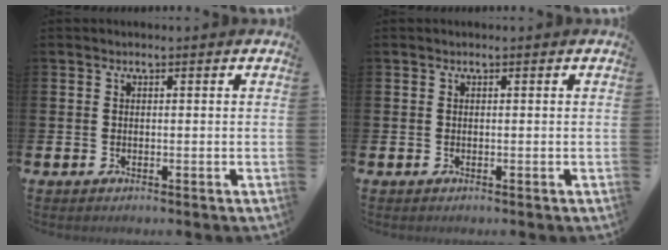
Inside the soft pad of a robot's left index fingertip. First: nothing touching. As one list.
[{"total": 0.0}]